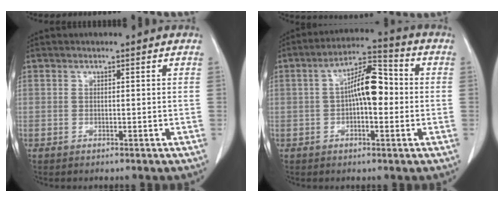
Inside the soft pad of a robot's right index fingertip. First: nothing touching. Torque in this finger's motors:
{"motor_torque": [1.08, -0.09, 0.31, 0.11]}